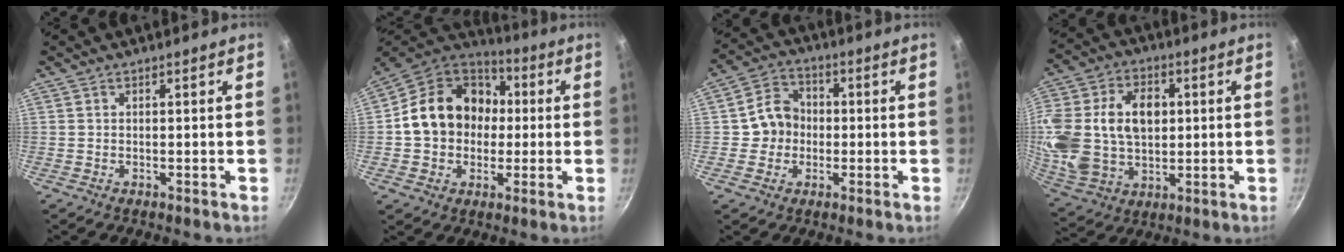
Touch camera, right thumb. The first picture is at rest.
{"total": 18.5, "force": [0.8, 15.2, 10.4], "torque": [-0.150, 0.037, 0.002]}
{"total": 7.6, "force": [-0.5, 6.9, 3.2], "torque": [-0.016, 0.018, -0.024]}
{"total": 23.3, "force": [2.9, 16.4, 16.3], "torque": [-0.334, 0.019, 0.059]}